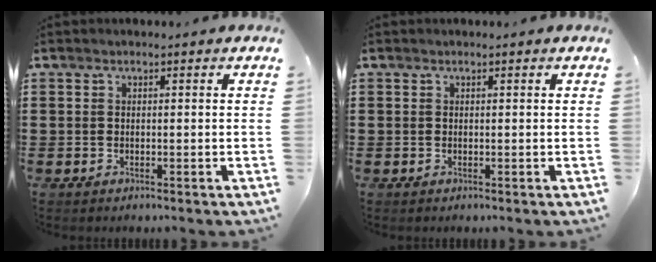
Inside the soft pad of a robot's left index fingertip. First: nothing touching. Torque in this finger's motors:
{"motor_torque": [-0.04, -0.03, -0.01, 0.01]}